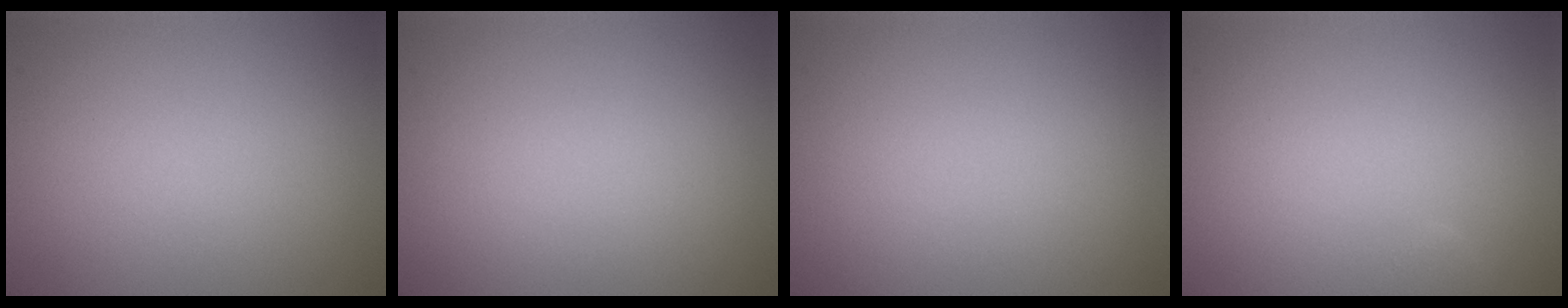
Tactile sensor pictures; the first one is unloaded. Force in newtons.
{"total": 0.0}
{"total": 0.0}
{"total": 0.8, "press": 0.8, "slide": 0.1}